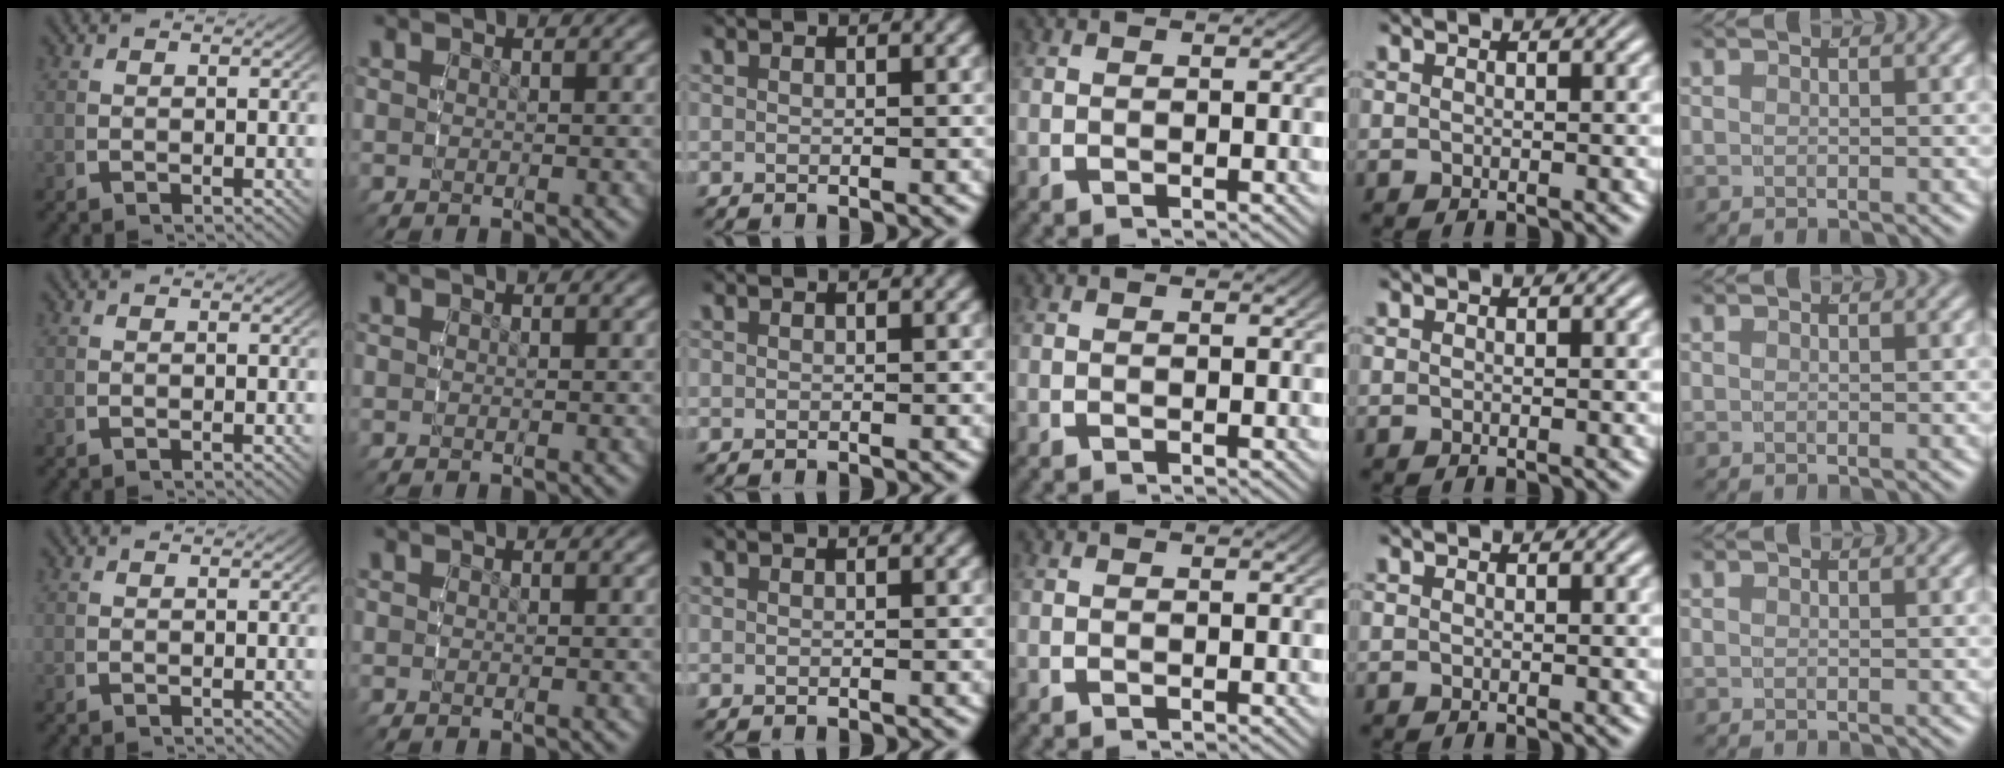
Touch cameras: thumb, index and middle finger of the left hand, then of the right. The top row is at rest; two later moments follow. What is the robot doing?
{"motion": "reach", "object": "router"}